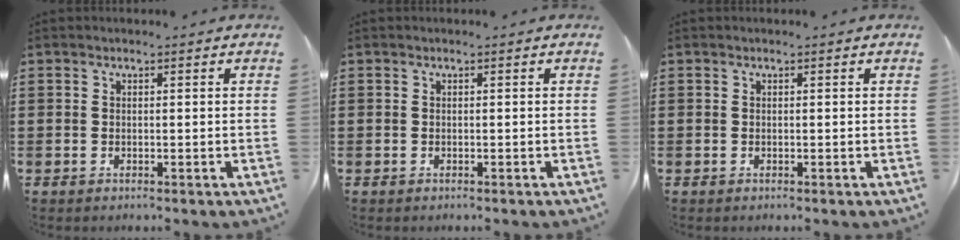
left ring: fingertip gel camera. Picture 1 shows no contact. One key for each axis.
{"total": 0.0}
{"total": 0.0}